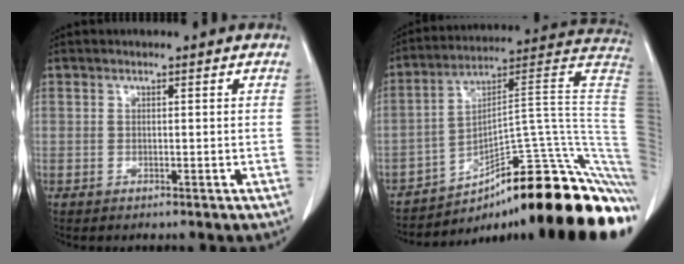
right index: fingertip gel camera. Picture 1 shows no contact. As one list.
[{"total": 27.4, "force": [-16.3, 5.8, 21.2], "torque": [-0.161, 0.054, -0.216]}]